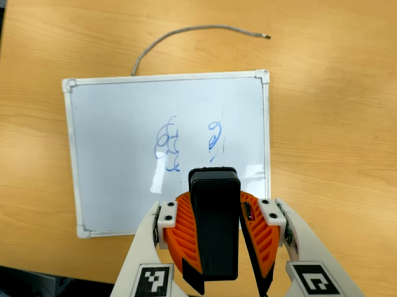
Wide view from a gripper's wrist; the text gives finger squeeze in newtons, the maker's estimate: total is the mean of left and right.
{"total": 12.5, "left": 10.7, "right": 14.3}